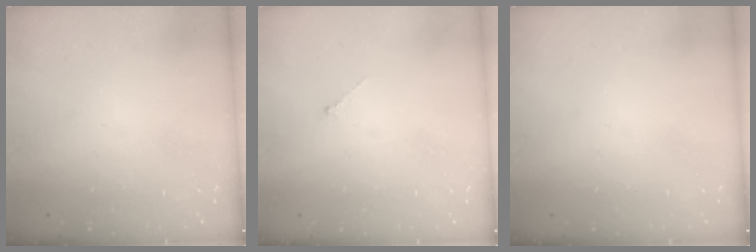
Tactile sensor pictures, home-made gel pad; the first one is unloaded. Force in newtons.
{"total": 0.0}
{"total": 0.0}